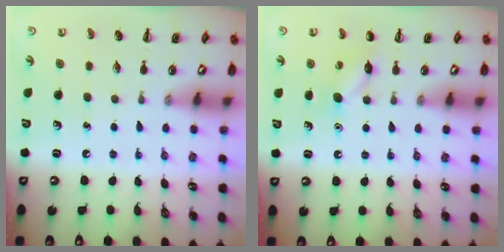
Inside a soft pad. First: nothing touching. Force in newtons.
{"total": 6.3, "press": 6.1, "slide": 1.6}